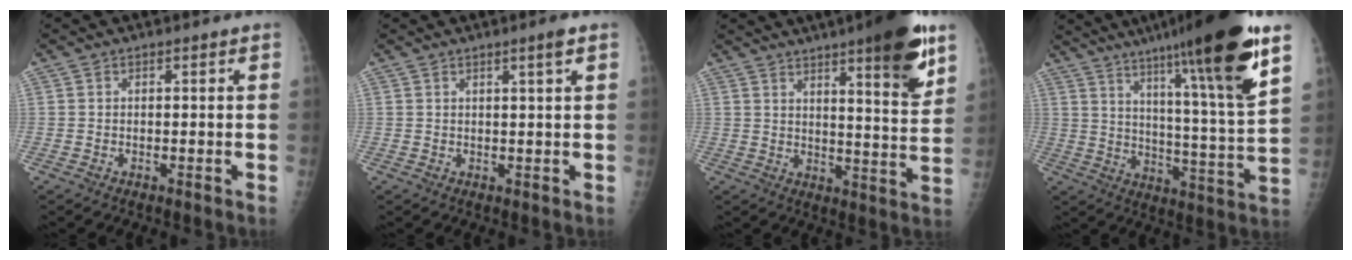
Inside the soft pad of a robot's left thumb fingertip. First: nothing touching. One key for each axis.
{"total": 2.2, "fx": 1.2, "fy": -0.3, "fz": 1.8, "tx": -0.030, "ty": -0.008, "tz": 0.020}
{"total": 15.4, "fx": 8.9, "fy": 2.6, "fz": 12.3, "tx": -0.150, "ty": -0.049, "tz": 0.126}
{"total": 23.8, "fx": 14.6, "fy": 1.4, "fz": 18.7, "tx": -0.269, "ty": -0.053, "tz": 0.222}